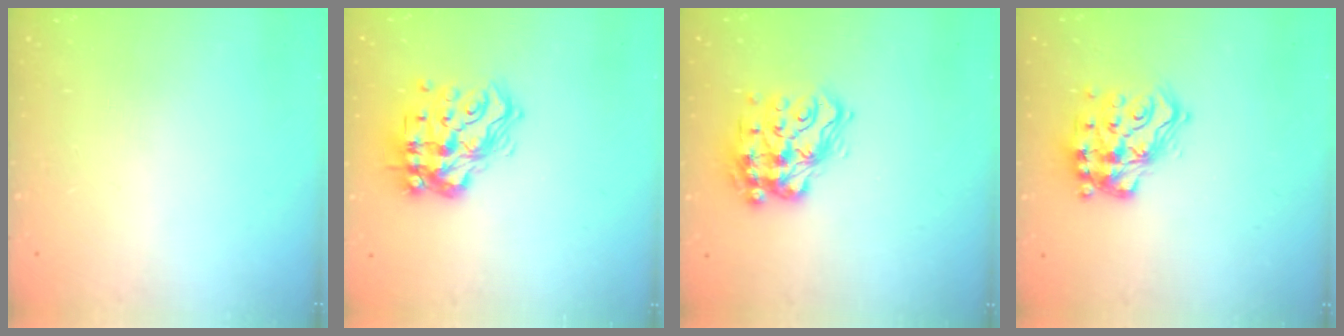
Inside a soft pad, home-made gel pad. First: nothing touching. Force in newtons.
{"total": 17.4, "press": 17.4, "slide": 1.5}
{"total": 15.6, "press": 15.5, "slide": 1.7}
{"total": 17.5, "press": 17.5, "slide": 1.0}